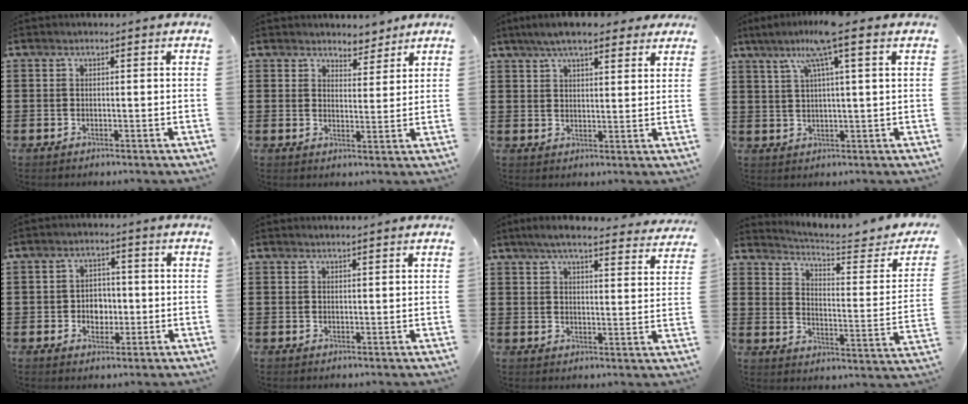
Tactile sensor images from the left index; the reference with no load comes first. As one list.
[{"total": 3.7, "force": [3.5, 1.2, 0.1], "torque": [-0.017, -0.007, 0.066]}, {"total": 6.8, "force": [5.4, 1.4, 3.8], "torque": [-0.089, -0.001, 0.099]}, {"total": 8.2, "force": [4.1, -0.2, 7.1], "torque": [-0.148, 0.003, 0.069]}, {"total": 3.6, "force": [-0.6, 2.9, 2.0], "torque": [-0.039, 0.004, -0.017]}, {"total": 0.8, "force": [0.8, -0.1, 0.1], "torque": [-0.003, 0.000, 0.015]}, {"total": 5.8, "force": [5.1, 0.3, 2.7], "torque": [-0.070, -0.018, 0.090]}, {"total": 4.4, "force": [4.0, 0.3, 1.8], "torque": [-0.058, -0.031, 0.064]}]